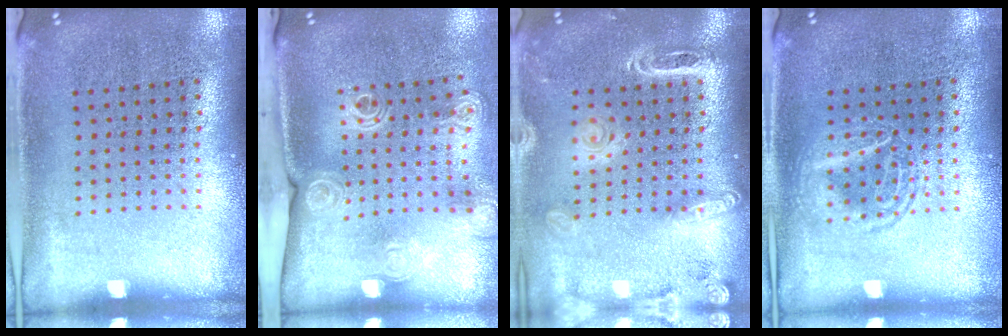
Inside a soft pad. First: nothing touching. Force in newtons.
{"total": 2.1, "press": 1.6, "slide": 1.3}
{"total": 1.9, "press": 1.8, "slide": 0.7}
{"total": 2.2, "press": 2.2, "slide": 0.3}